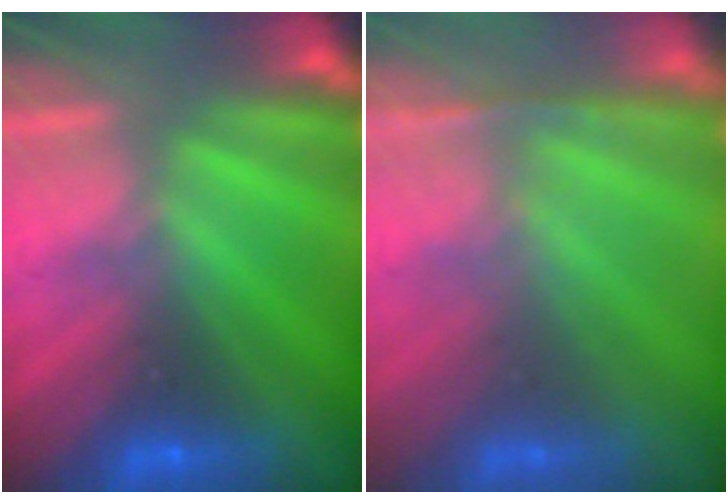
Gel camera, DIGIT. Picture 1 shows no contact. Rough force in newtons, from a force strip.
{"total": 1.4}